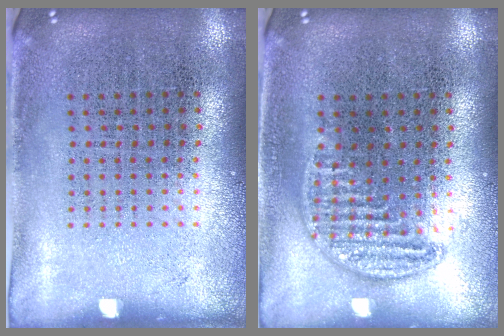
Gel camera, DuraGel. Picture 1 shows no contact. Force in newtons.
{"total": 0.8, "press": 0.8, "slide": 0.1}